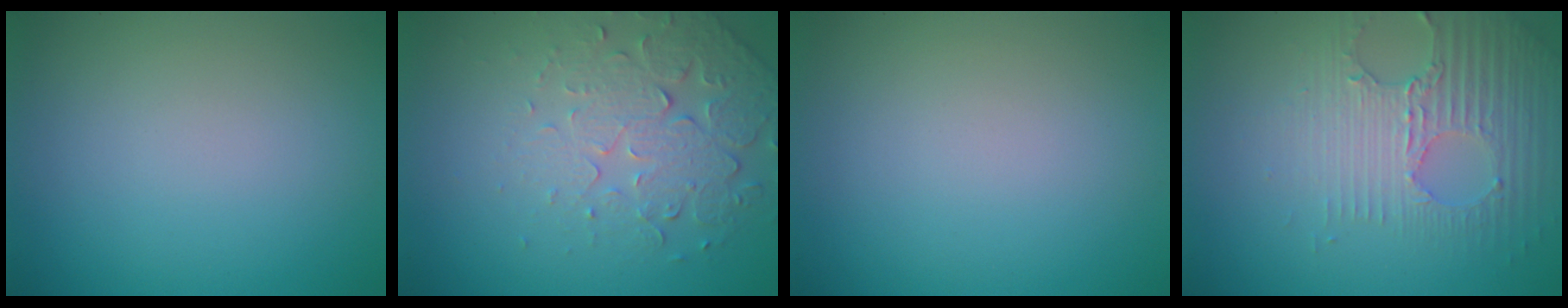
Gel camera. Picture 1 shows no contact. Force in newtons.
{"total": 5.2, "press": 3.7, "slide": 3.6}
{"total": 0.0}
{"total": 3.8, "press": 3.7, "slide": 0.8}